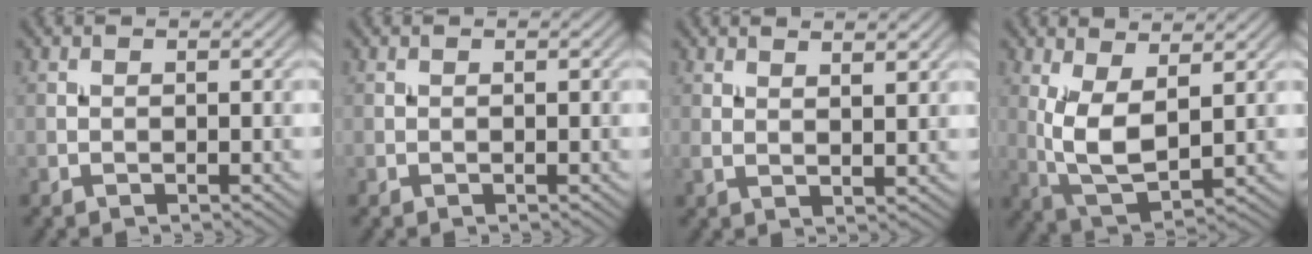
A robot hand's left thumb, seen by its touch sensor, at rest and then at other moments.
{"total": 0.0}
{"total": 3.4, "force": [2.4, 0.6, 2.3], "torque": [-0.033, -0.005, 0.044]}
{"total": 7.5, "force": [2.0, 3.1, 6.6], "torque": [-0.147, -0.004, 0.040]}